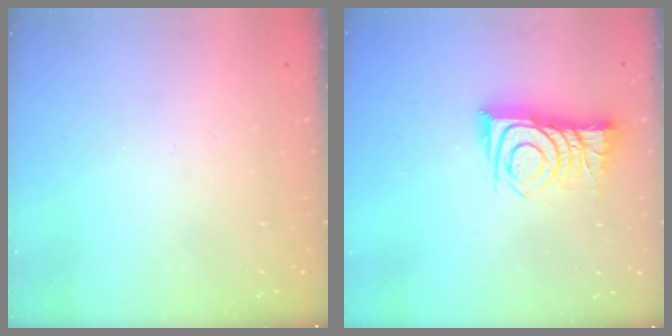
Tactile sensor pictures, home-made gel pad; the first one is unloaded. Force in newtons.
{"total": 11.5, "press": 11.5, "slide": 0.6}